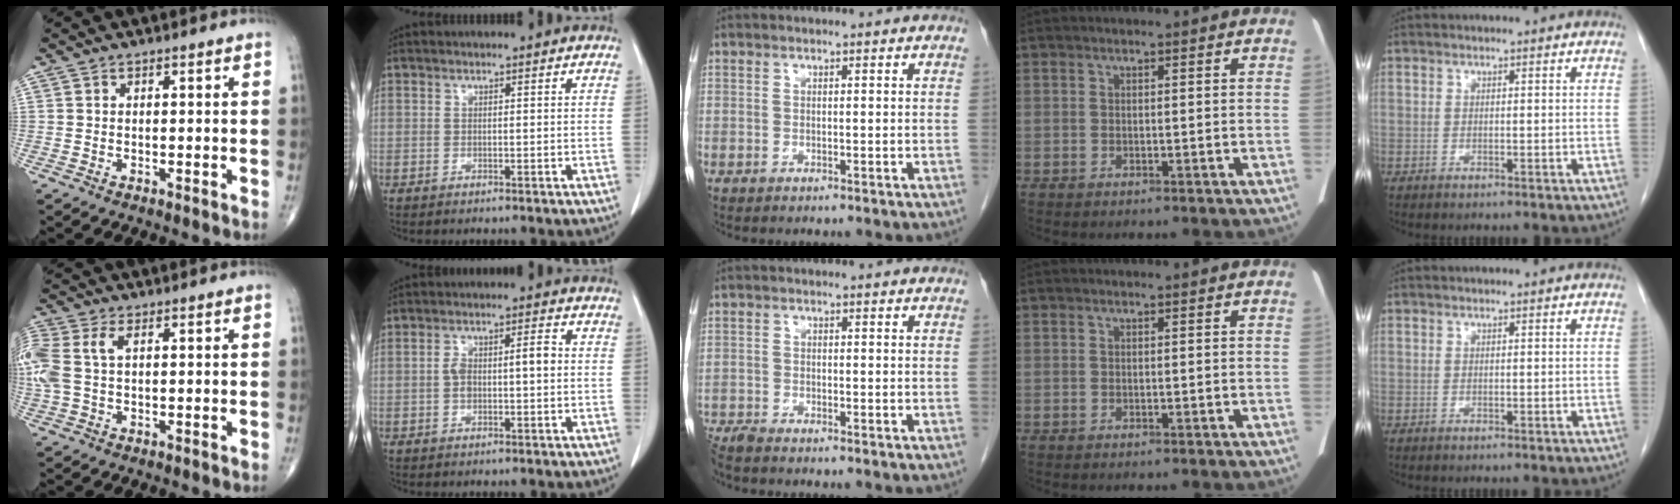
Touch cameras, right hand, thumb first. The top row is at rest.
{"thumb": {"total": 8.4, "force": [1.5, 4.8, 6.7], "torque": [-0.203, 0.026, 0.036]}, "index": {"total": 5.0, "force": [-0.1, 1.8, 4.7], "torque": [-0.095, 0.024, -0.002]}, "middle": {"total": 2.5, "force": [-2.4, -0.2, 0.7], "torque": [-0.016, -0.009, -0.049]}}